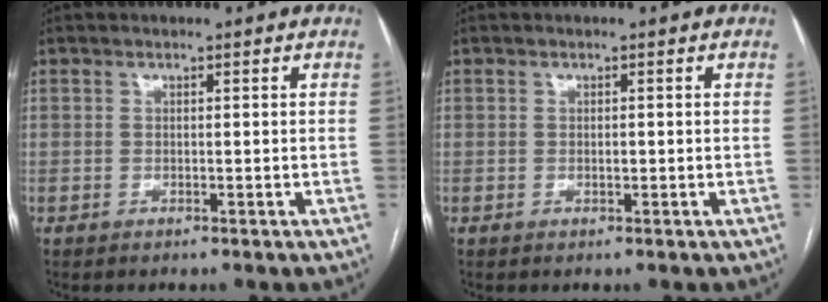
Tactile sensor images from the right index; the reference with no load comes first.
{"total": 0.7, "force": [-0.1, 0.3, 0.6], "torque": [-0.011, 0.000, -0.002]}